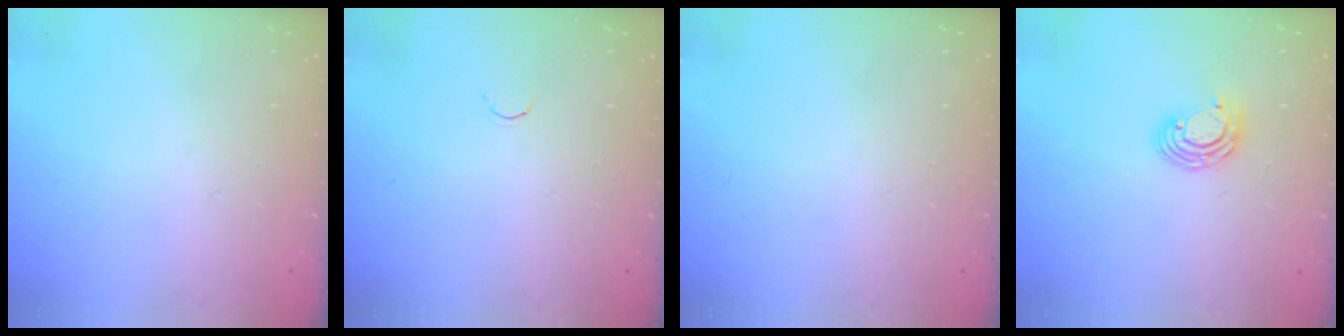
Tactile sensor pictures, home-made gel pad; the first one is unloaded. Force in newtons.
{"total": 1.8, "press": 1.7, "slide": 0.4}
{"total": 0.0}
{"total": 6.5, "press": 6.4, "slide": 0.8}